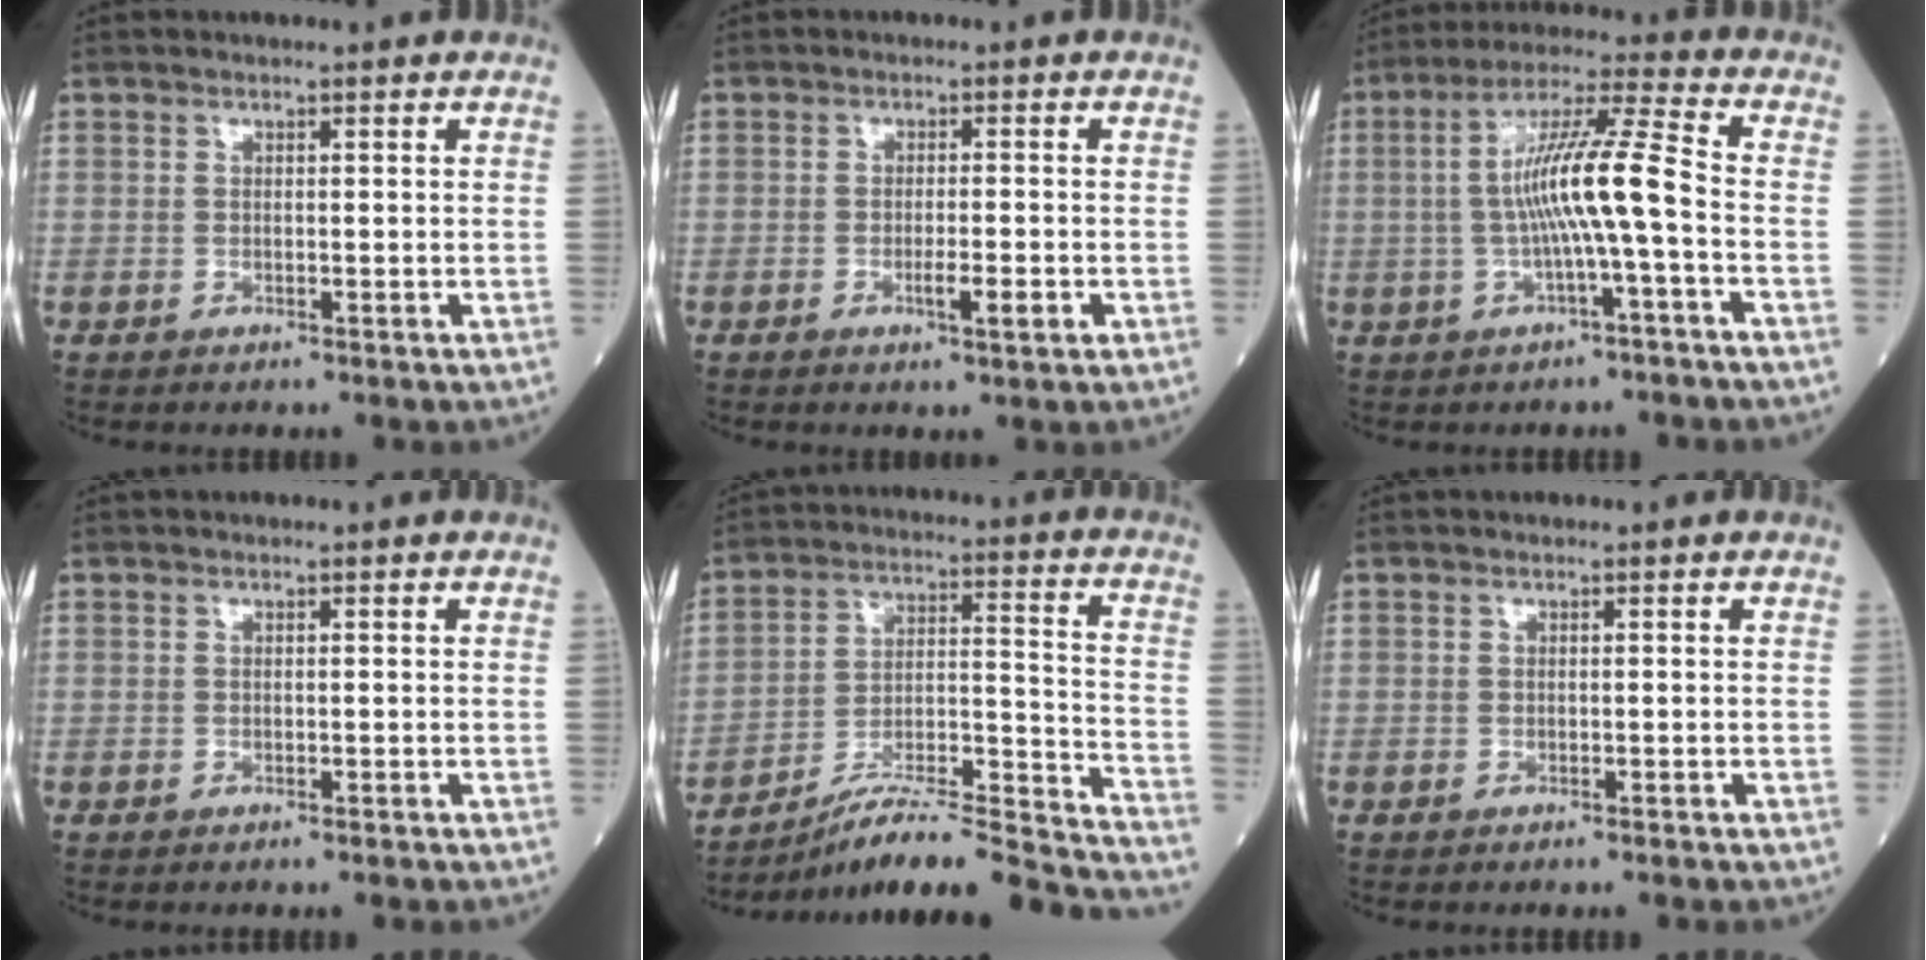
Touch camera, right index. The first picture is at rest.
{"total": 3.5, "force": [-1.2, 0.3, 3.3], "torque": [-0.052, -0.003, -0.018]}
{"total": 10.5, "force": [-1.4, -0.1, 10.4], "torque": [-0.193, 0.018, -0.030]}
{"total": 1.0, "force": [-1.0, 0.0, 0.4], "torque": [-0.007, -0.001, -0.011]}
{"total": 23.9, "force": [-22.1, -0.2, 9.1], "torque": [-0.097, 0.007, -0.331]}
{"total": 1.2, "force": [-1.2, 0.1, 0.4], "torque": [-0.008, -0.002, -0.014]}